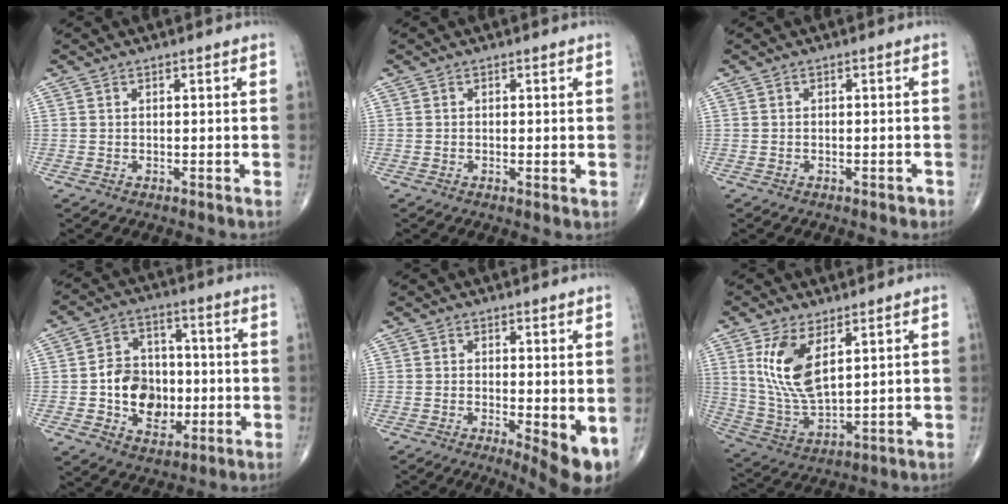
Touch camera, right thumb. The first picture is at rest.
{"total": 1.2, "force": [-0.2, 0.3, 1.1], "torque": [-0.024, -0.006, -0.005]}
{"total": 1.0, "force": [-0.7, 0.5, 0.5], "torque": [-0.009, 0.002, -0.008]}
{"total": 12.6, "force": [-1.6, 9.7, 8.0], "torque": [-0.084, 0.017, -0.023]}
{"total": 7.7, "force": [-1.4, 2.3, 7.2], "torque": [-0.103, -0.021, -0.017]}
{"total": 11.7, "force": [4.6, 5.2, 9.4], "torque": [-0.183, -0.023, 0.103]}